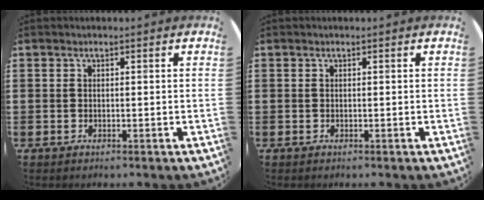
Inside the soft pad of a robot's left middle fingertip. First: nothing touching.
{"total": 0.0}